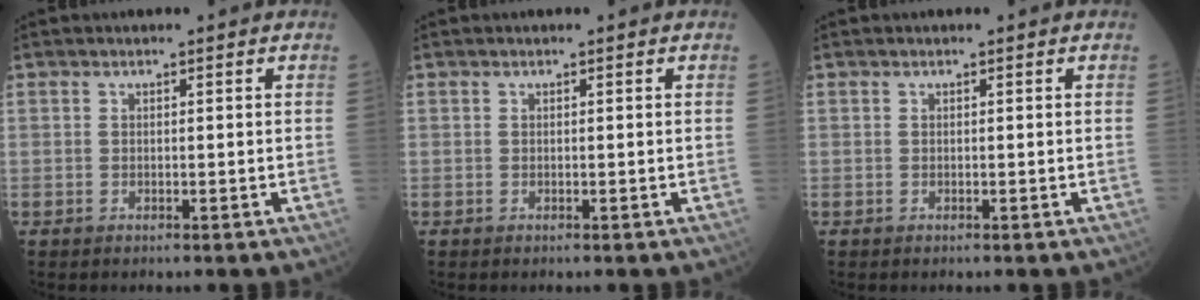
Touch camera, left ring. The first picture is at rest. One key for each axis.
{"total": 0.0}
{"total": 0.0}